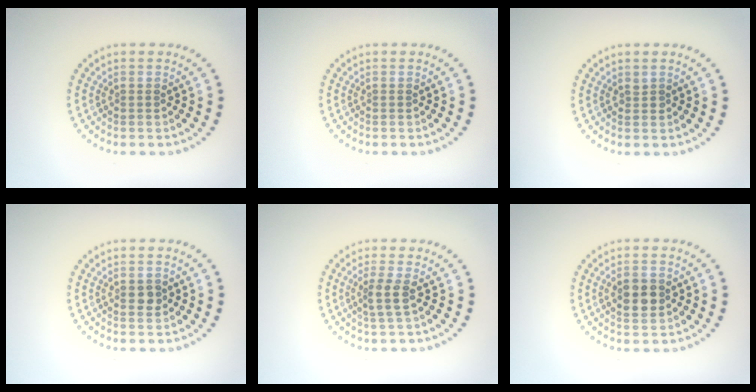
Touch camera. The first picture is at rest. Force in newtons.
{"total": 0.0}
{"total": 0.5, "press": 0.5, "slide": 0.1}
{"total": 1.4, "press": 1.4, "slide": 0.1}
{"total": 1.8, "press": 1.5, "slide": 1.0}
{"total": 2.9, "press": 2.9, "slide": 0.1}